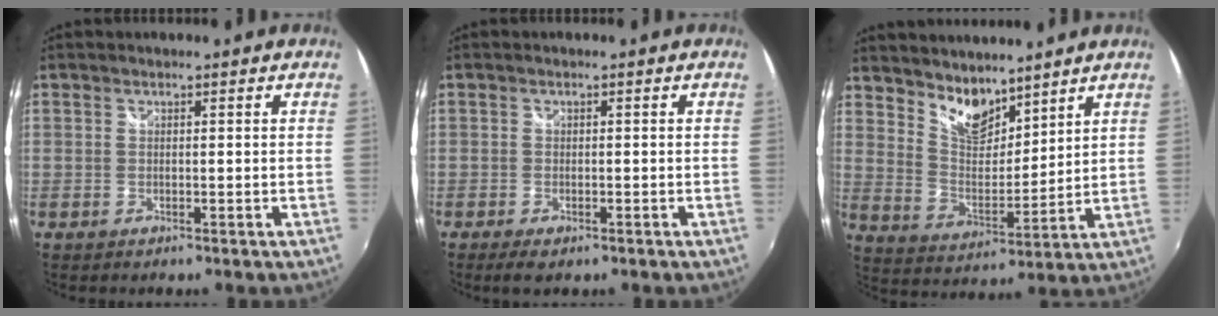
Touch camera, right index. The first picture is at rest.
{"total": 3.2, "force": [-2.1, 1.4, 1.9], "torque": [-0.044, -0.012, -0.036]}
{"total": 9.1, "force": [7.4, 3.9, 3.5], "torque": [-0.054, 0.000, 0.142]}